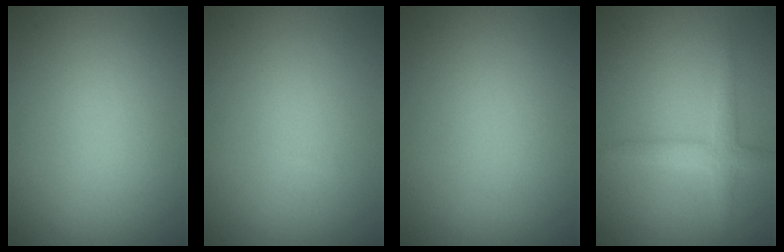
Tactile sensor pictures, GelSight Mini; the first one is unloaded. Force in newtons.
{"total": 0.0}
{"total": 0.0}
{"total": 2.4, "press": 2.4, "slide": 0.1}